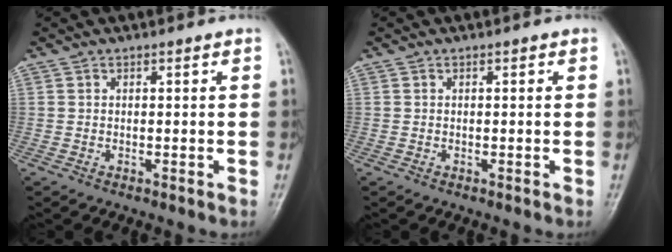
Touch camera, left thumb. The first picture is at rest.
{"total": 0.0}